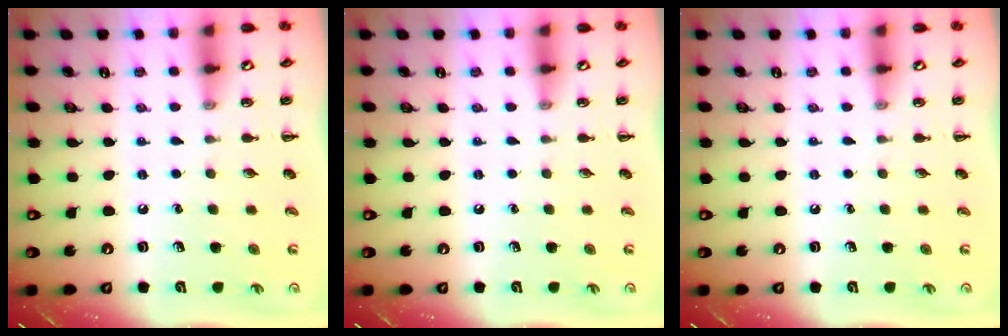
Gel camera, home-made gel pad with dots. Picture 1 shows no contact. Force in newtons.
{"total": 0.0}
{"total": 0.0}